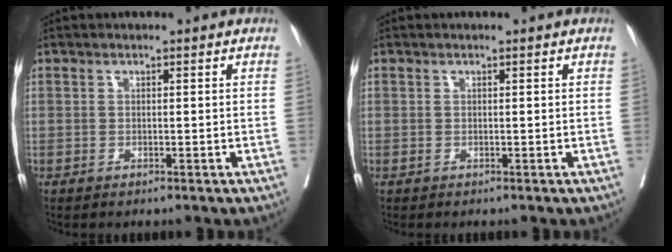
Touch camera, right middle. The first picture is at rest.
{"total": 0.0}